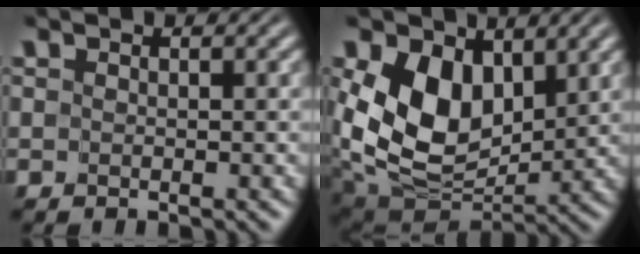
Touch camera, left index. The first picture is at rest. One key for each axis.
{"total": 9.6, "fx": 2.4, "fy": 6.4, "fz": 6.7, "tx": -0.142, "ty": -0.021, "tz": 0.042}